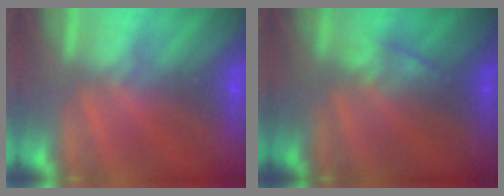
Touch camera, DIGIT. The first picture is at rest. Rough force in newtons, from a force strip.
{"total": 2.4}